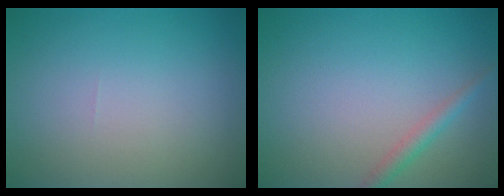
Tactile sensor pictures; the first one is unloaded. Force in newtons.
{"total": 1.6, "press": 1.6, "slide": 0.1}